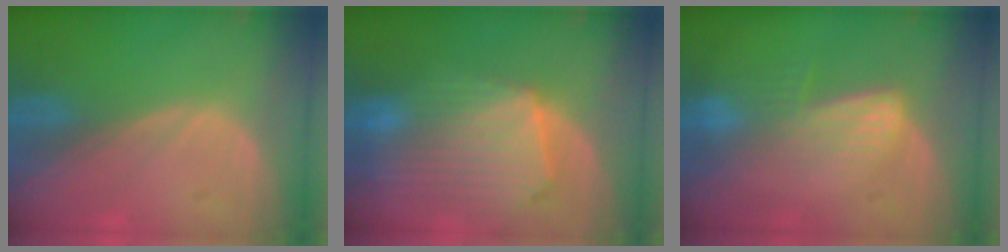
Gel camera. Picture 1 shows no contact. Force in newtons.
{"total": 10.8, "press": 9.5, "slide": 5.2}
{"total": 7.1, "press": 6.0, "slide": 3.9}